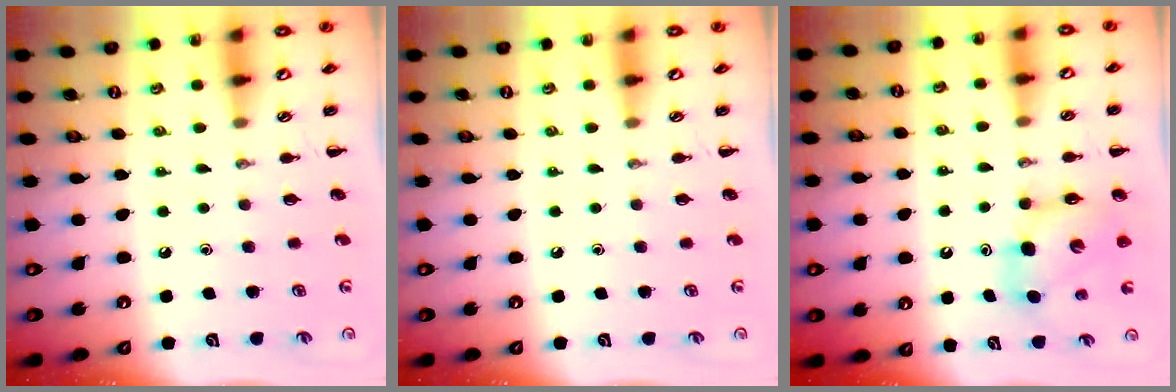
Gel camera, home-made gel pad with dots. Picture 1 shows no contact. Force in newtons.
{"total": 0.0}
{"total": 8.1, "press": 7.9, "slide": 1.6}